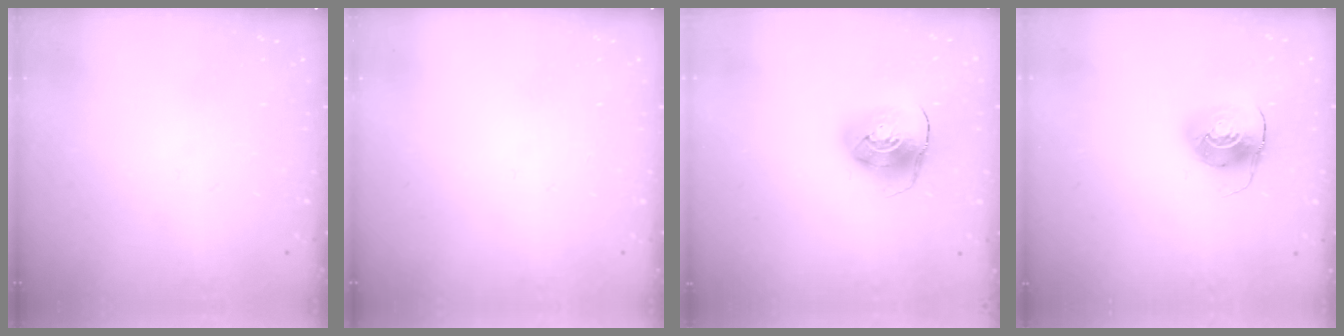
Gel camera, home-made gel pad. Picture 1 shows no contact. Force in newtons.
{"total": 0.0}
{"total": 9.7, "press": 9.6, "slide": 1.4}
{"total": 8.5, "press": 8.5, "slide": 0.1}